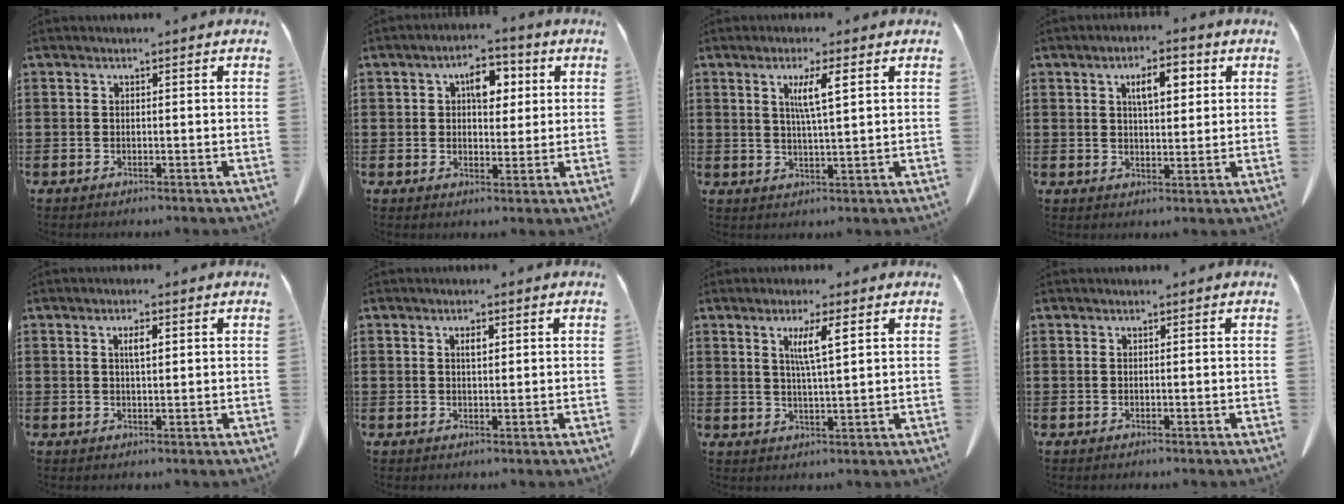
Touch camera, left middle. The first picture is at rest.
{"total": 5.4, "force": [1.9, 3.3, 3.9], "torque": [-0.062, 0.008, 0.023]}
{"total": 4.7, "force": [2.0, 0.3, 4.2], "torque": [-0.088, 0.001, 0.030]}
{"total": 5.4, "force": [2.2, 2.0, 4.4], "torque": [-0.067, 0.001, 0.031]}
{"total": 2.3, "force": [0.8, 0.7, 2.1], "torque": [-0.033, 0.001, 0.009]}
{"total": 1.6, "force": [0.5, 0.5, 1.4], "torque": [-0.020, 0.001, 0.006]}
{"total": 4.8, "force": [2.1, 0.4, 4.2], "torque": [-0.081, -0.002, 0.031]}
{"total": 0.0}